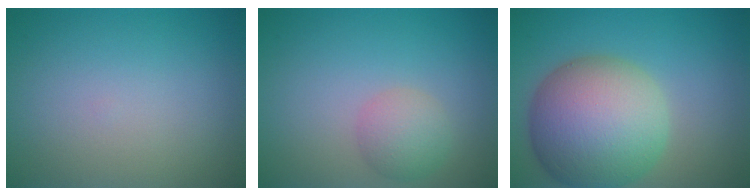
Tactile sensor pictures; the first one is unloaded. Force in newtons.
{"total": 2.6, "press": 2.6, "slide": 0.1}
{"total": 11.5, "press": 11.5, "slide": 0.5}